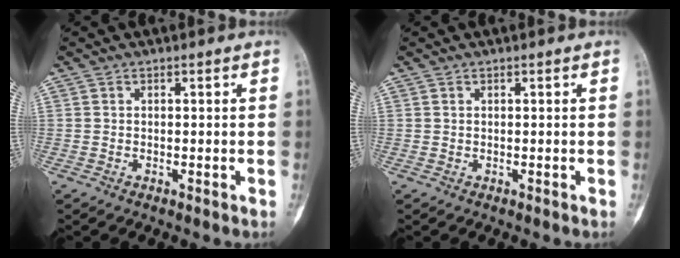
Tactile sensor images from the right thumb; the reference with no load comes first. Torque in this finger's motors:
{"motor_torque": [0.01, 0.01, 0.01, -0.01, 0.00]}